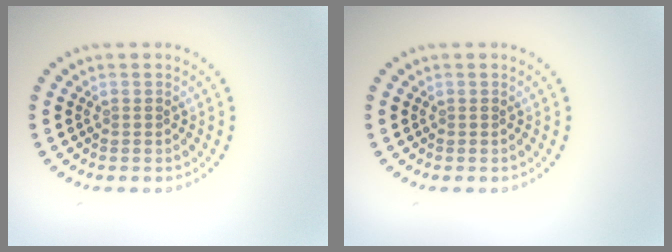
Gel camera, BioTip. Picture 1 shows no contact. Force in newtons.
{"total": 0.0}